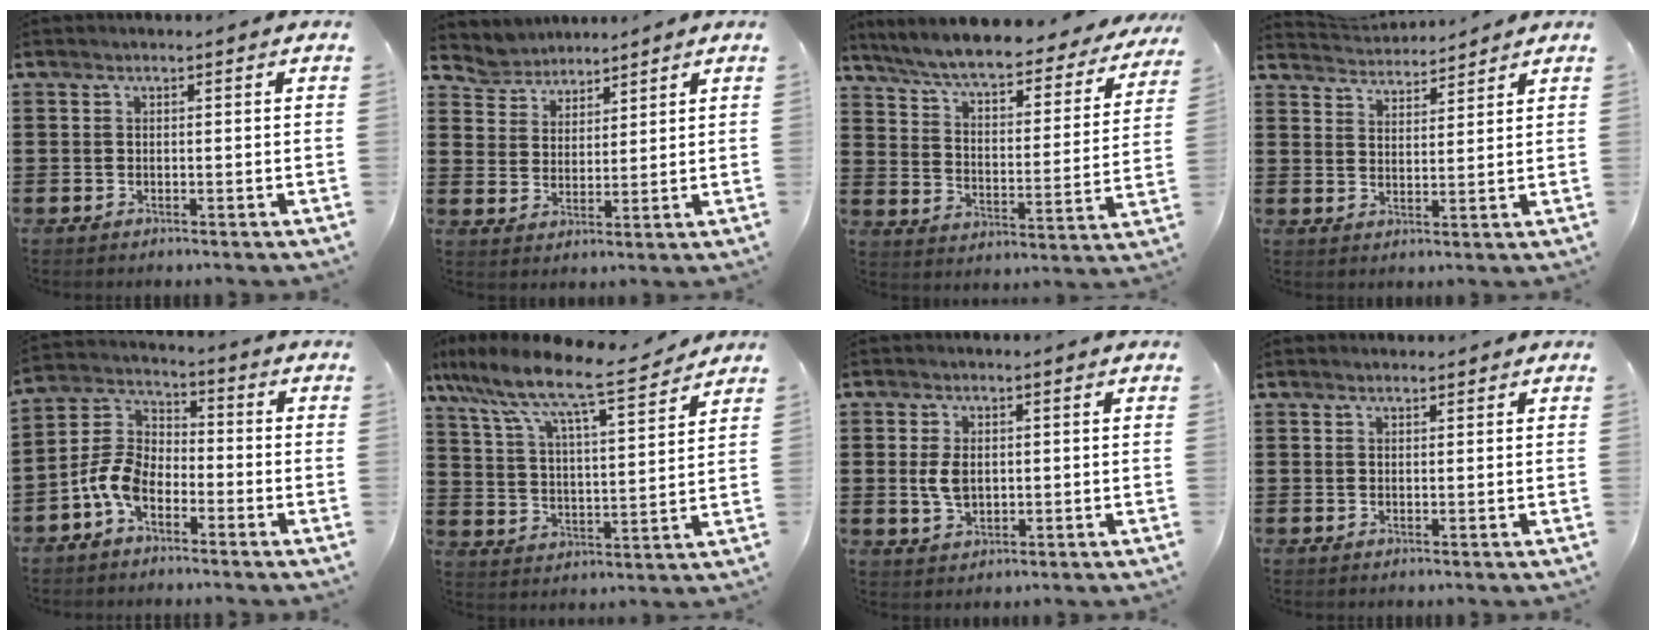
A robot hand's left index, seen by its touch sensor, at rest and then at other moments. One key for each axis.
{"total": 4.5, "fx": 4.1, "fy": 1.7, "fz": -0.6, "tx": -0.012, "ty": -0.014, "tz": 0.076}
{"total": 6.5, "fx": 5.9, "fy": 0.4, "fz": 2.7, "tx": -0.079, "ty": -0.039, "tz": 0.097}
{"total": 3.3, "fx": 3.3, "fy": 0.1, "fz": -0.2, "tx": -0.008, "ty": -0.015, "tz": 0.059}
{"total": 7.2, "fx": -4.2, "fy": 4.0, "fz": 4.3, "tx": -0.129, "ty": -0.002, "tz": -0.093}
{"total": 8.9, "fx": 7.7, "fy": 0.4, "fz": 4.3, "tx": -0.114, "ty": -0.049, "tz": 0.126}
{"total": 4.3, "fx": 0.3, "fy": 2.6, "fz": 3.3, "tx": -0.083, "ty": 0.001, "tz": 0.000}
{"total": 0.8, "fx": 0.7, "fy": 0.2, "fz": 0.3, "tx": -0.006, "ty": 0.001, "tz": 0.014}